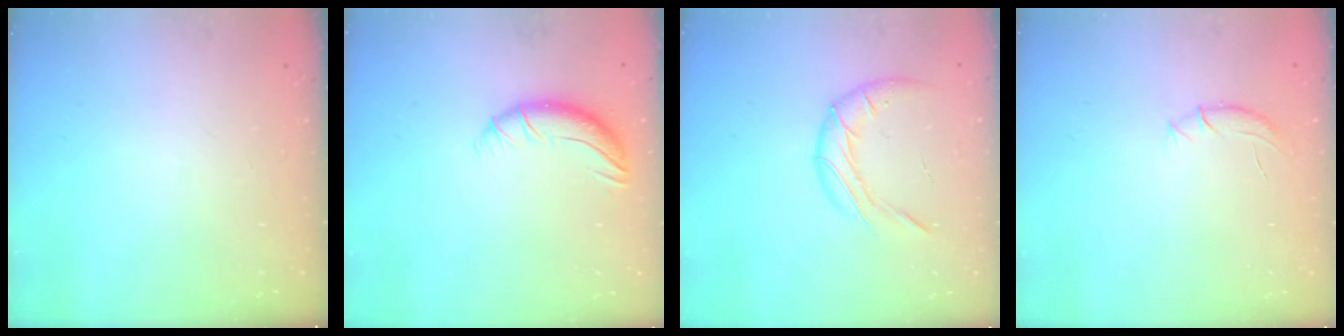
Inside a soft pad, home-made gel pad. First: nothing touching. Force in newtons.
{"total": 6.9, "press": 6.8, "slide": 1.4}
{"total": 12.6, "press": 12.5, "slide": 1.5}
{"total": 5.6, "press": 5.4, "slide": 1.5}